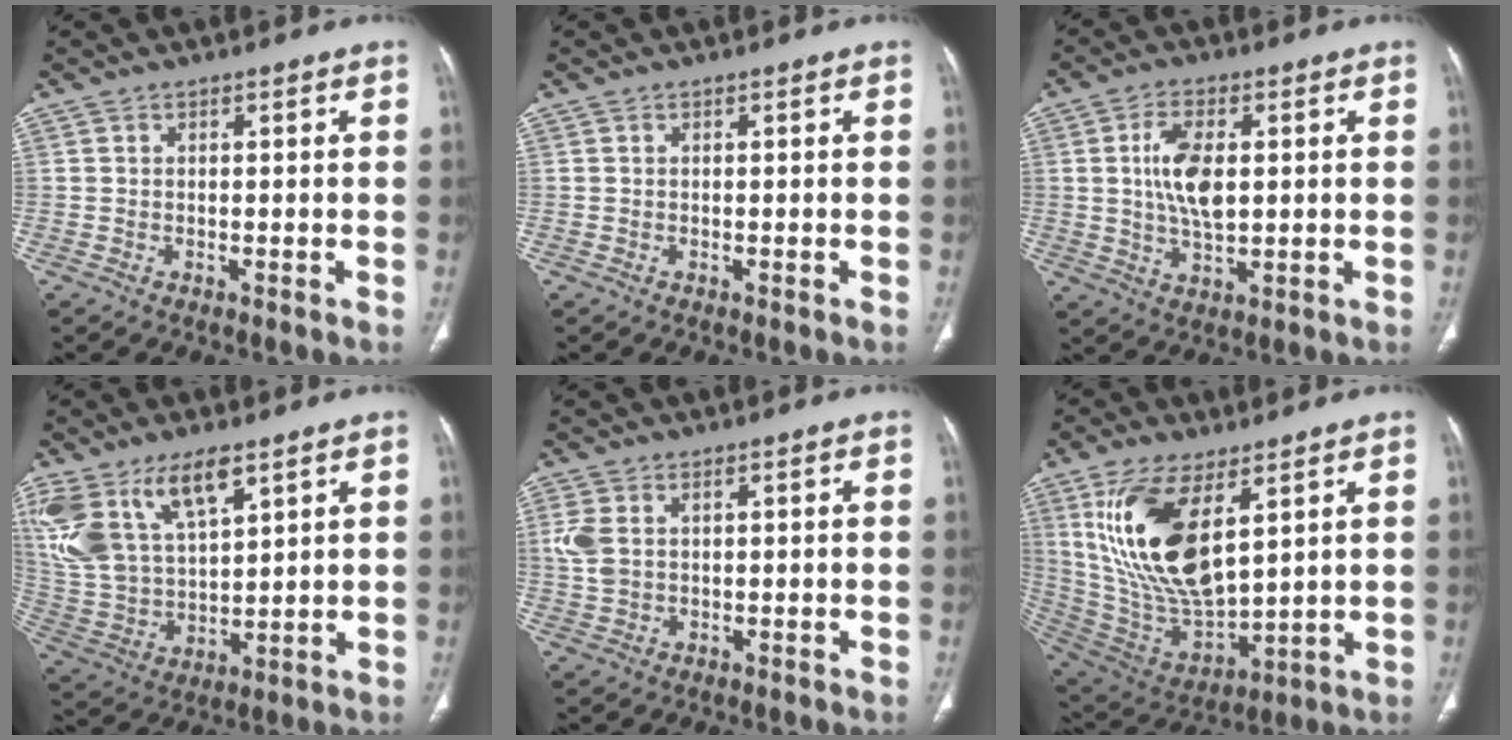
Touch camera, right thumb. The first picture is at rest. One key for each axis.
{"total": 0.0}
{"total": 8.9, "fx": 1.3, "fy": 4.4, "fz": 7.6, "tx": -0.143, "ty": -0.005, "tz": 0.027}
{"total": 17.6, "fx": 9.8, "fy": 8.3, "fz": 12.0, "tx": -0.238, "ty": -0.032, "tz": 0.205}
{"total": 5.0, "fx": 1.4, "fy": 3.2, "fz": 3.6, "tx": -0.095, "ty": 0.005, "tz": 0.033}
{"total": 20.8, "fx": 7.7, "fy": 9.5, "fz": 16.8, "tx": -0.314, "ty": -0.033, "tz": 0.163}